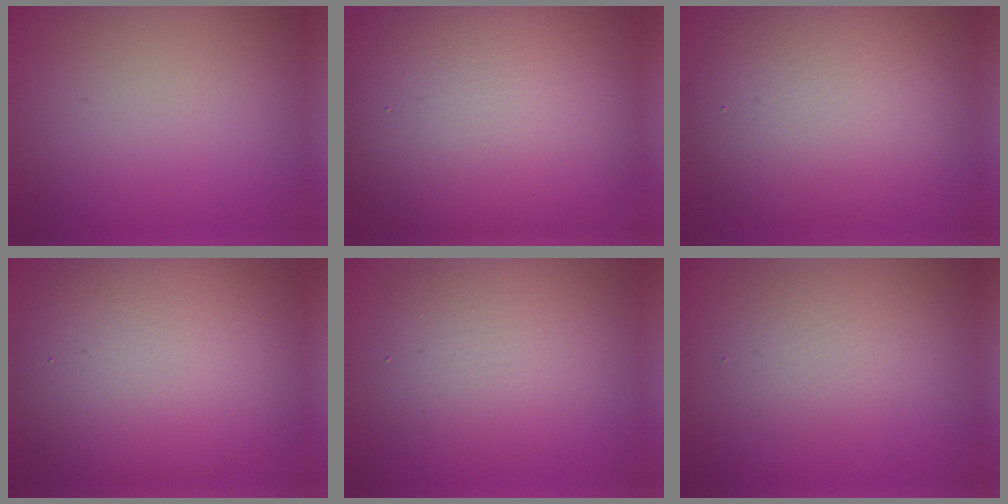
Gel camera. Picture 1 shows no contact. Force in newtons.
{"total": 16.0, "press": 15.9, "slide": 1.3}
{"total": 8.8, "press": 8.8, "slide": 0.6}
{"total": 11.5, "press": 11.5, "slide": 0.3}
{"total": 4.2, "press": 4.2, "slide": 0.1}
{"total": 2.5, "press": 2.5, "slide": 0.1}